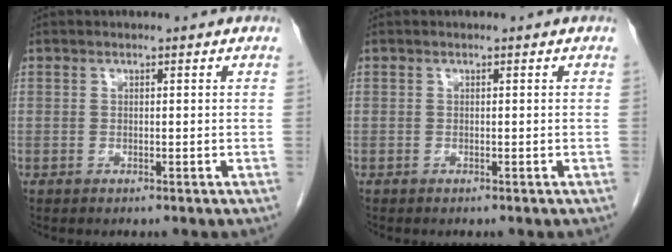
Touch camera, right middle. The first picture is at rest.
{"total": 0.0}